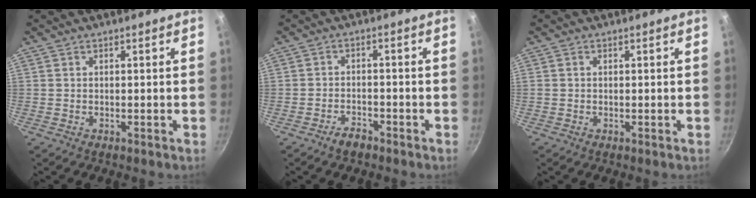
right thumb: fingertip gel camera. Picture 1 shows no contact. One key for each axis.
{"total": 3.0, "fx": -2.4, "fy": 1.4, "fz": 1.3, "tx": -0.015, "ty": 0.026, "tz": -0.039}
{"total": 0.6, "fx": 0.1, "fy": 0.5, "fz": 0.3, "tx": -0.003, "ty": 0.004, "tz": 0.001}